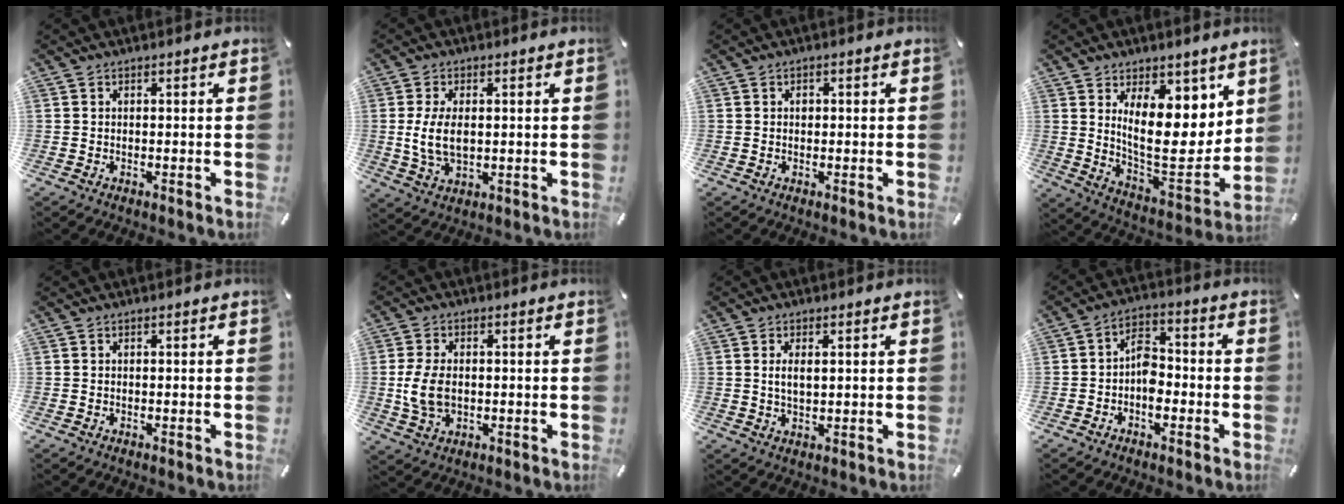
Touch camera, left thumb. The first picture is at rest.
{"total": 8.0, "force": [0.6, 4.6, 6.6], "torque": [-0.143, 0.001, 0.006]}
{"total": 0.9, "force": [0.1, 0.7, 0.6], "torque": [-0.013, 0.003, 0.000]}
{"total": 15.4, "force": [5.2, 8.7, 11.6], "torque": [-0.159, -0.062, 0.095]}
{"total": 0.0}
{"total": 8.0, "force": [-0.3, 5.3, 6.0], "torque": [-0.148, -0.001, -0.008]}
{"total": 3.6, "force": [0.8, 1.5, 3.2], "torque": [-0.058, 0.002, 0.011]}
{"total": 6.5, "force": [-2.4, 4.1, 4.4], "torque": [-0.085, 0.016, -0.042]}